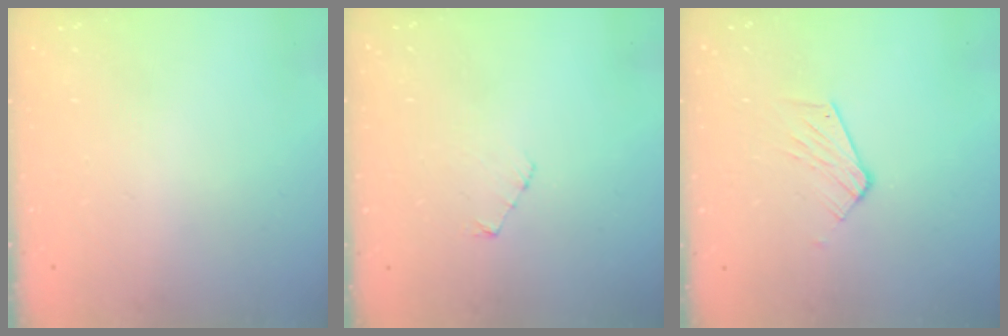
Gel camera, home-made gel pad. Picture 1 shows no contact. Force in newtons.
{"total": 3.0, "press": 3.0, "slide": 0.3}
{"total": 7.0, "press": 7.0, "slide": 0.4}